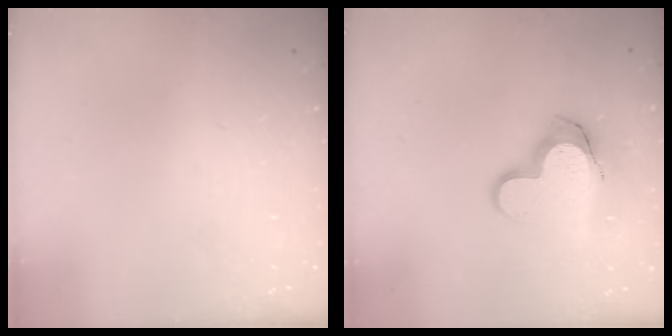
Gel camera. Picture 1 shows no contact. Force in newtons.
{"total": 13.4, "press": 13.4, "slide": 1.1}